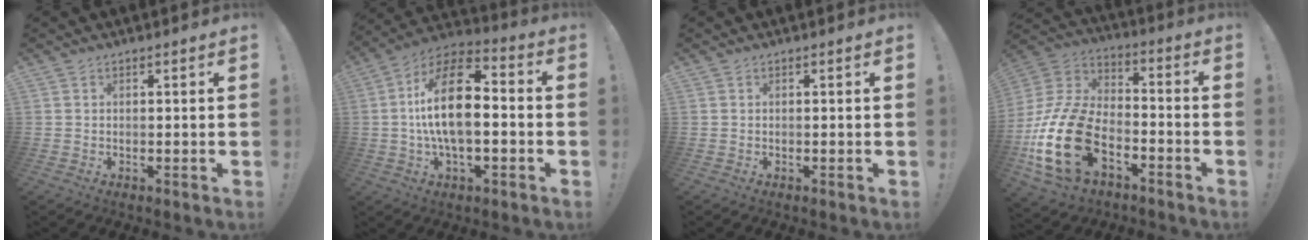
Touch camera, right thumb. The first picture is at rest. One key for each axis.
{"total": 18.5, "fx": -0.5, "fy": 9.2, "fz": 16.1, "tx": -0.286, "ty": 0.006, "tz": -0.017}
{"total": 0.0}
{"total": 23.6, "fx": -8.8, "fy": 14.3, "fz": 16.7, "tx": -0.326, "ty": 0.049, "tz": -0.139}